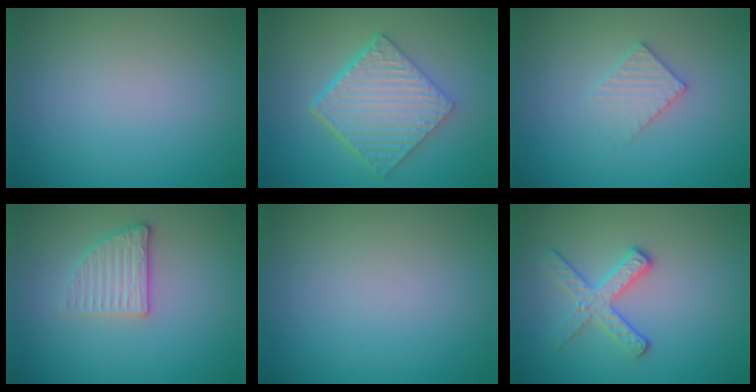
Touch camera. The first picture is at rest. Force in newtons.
{"total": 6.6, "press": 4.7, "slide": 4.6}
{"total": 2.1, "press": 2.0, "slide": 0.3}
{"total": 2.7, "press": 2.4, "slide": 1.1}
{"total": 0.0}
{"total": 2.8, "press": 2.6, "slide": 1.0}